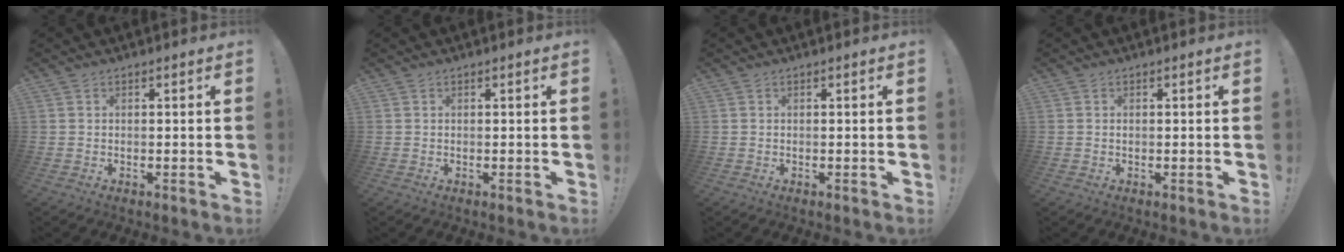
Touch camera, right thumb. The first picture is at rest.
{"total": 0.0}
{"total": 0.0}
{"total": 0.0}